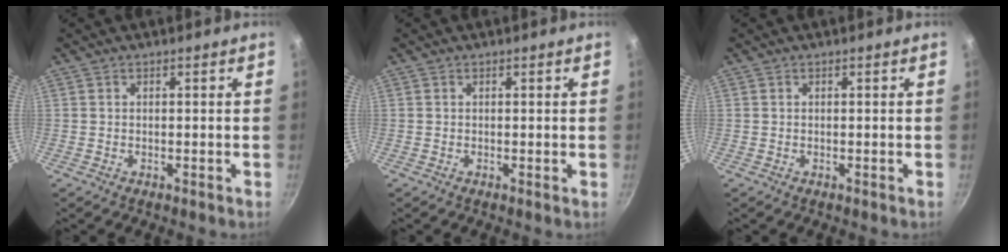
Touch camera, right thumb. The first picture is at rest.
{"total": 0.0}
{"total": 0.0}